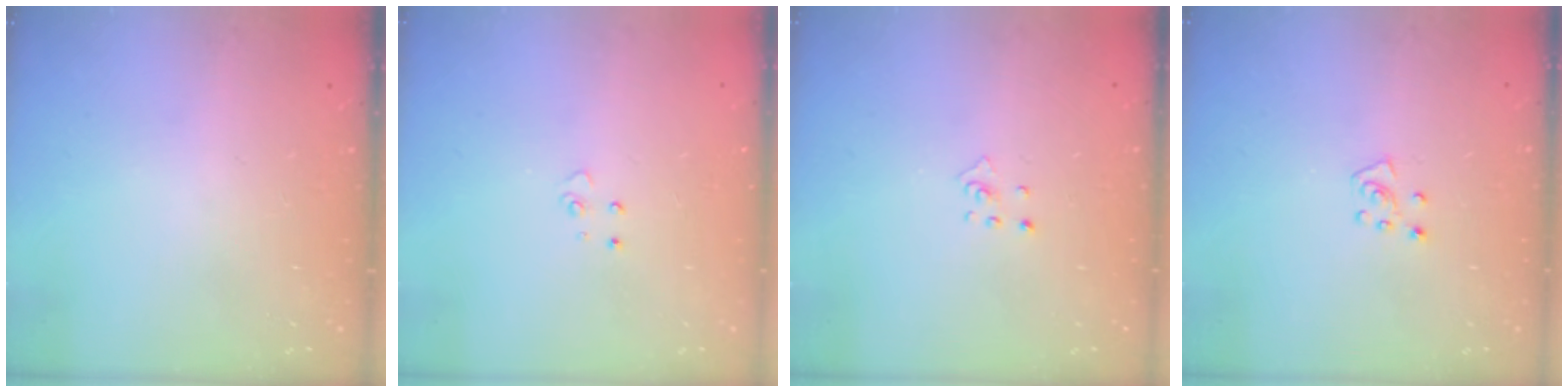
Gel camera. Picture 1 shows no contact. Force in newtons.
{"total": 3.4, "press": 3.4, "slide": 0.3}
{"total": 2.9, "press": 2.9, "slide": 0.3}
{"total": 5.4, "press": 5.4, "slide": 0.6}